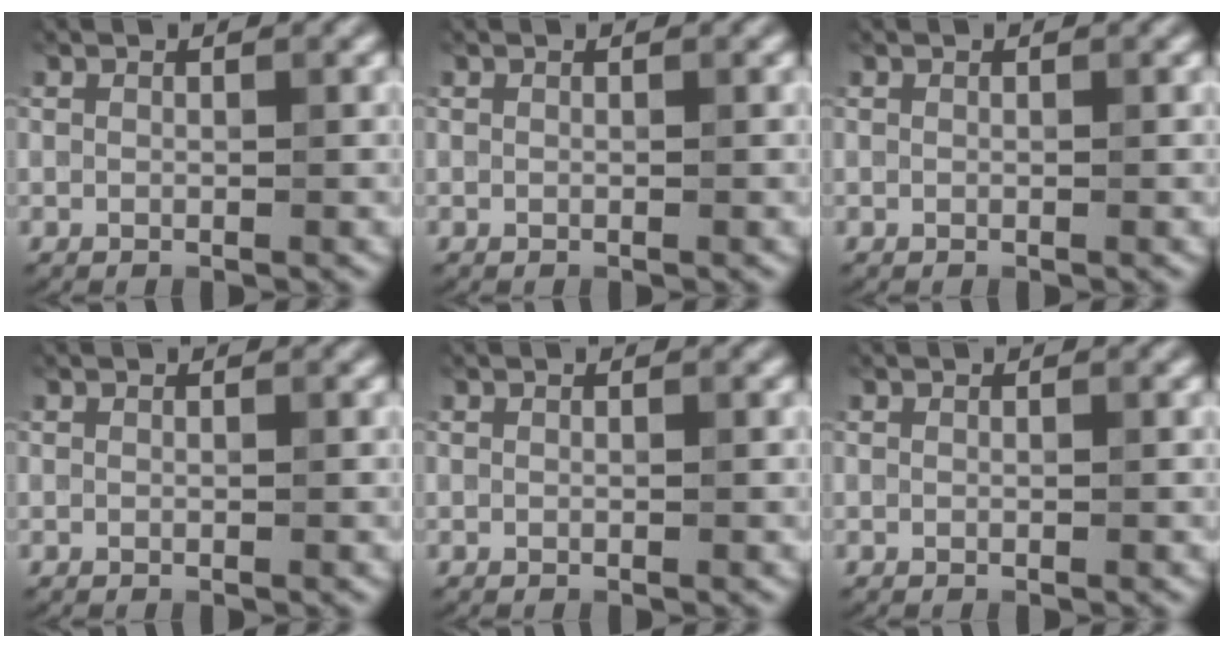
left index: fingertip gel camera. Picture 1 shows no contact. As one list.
[{"total": 0.0}, {"total": 0.0}, {"total": 0.0}, {"total": 0.0}, {"total": 0.0}]